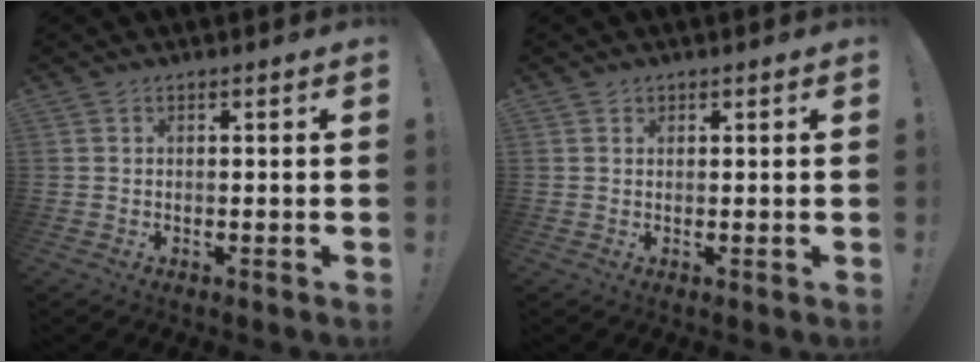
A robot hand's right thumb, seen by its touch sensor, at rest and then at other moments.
{"total": 0.9, "force": [0.7, 0.5, 0.1], "torque": [0.007, -0.003, 0.011]}